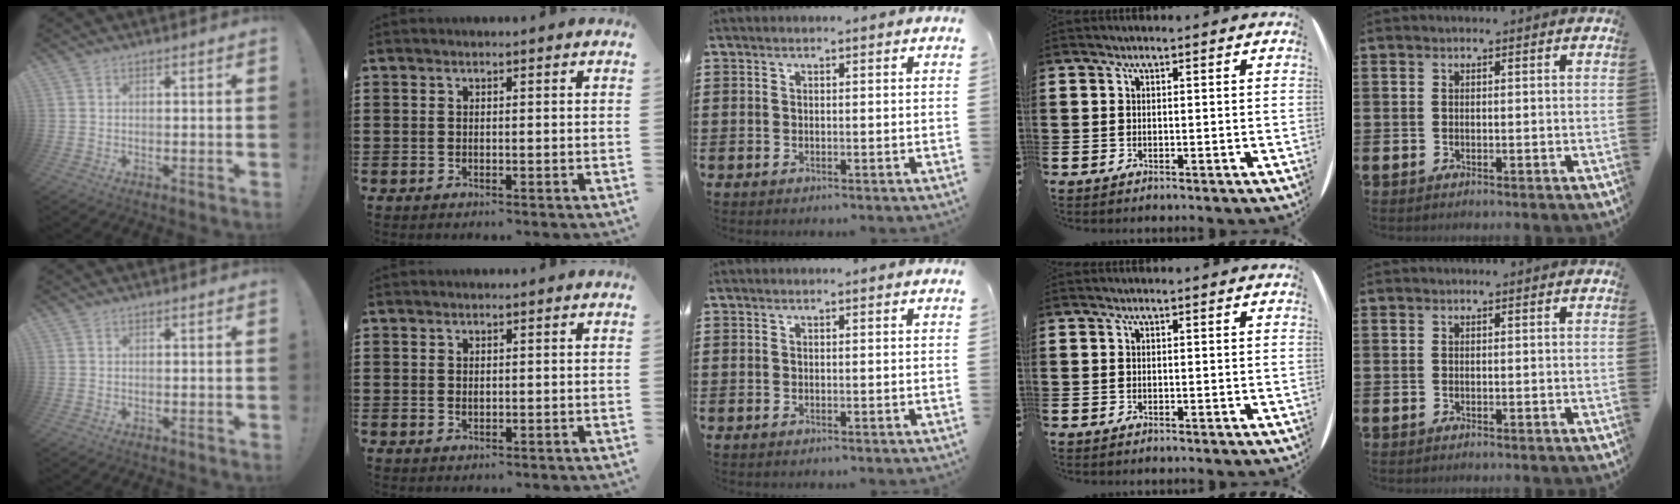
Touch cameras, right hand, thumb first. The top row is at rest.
{"index": {"total": 0.5, "force": [0.2, 0.4, 0.3], "torque": [-0.007, 0.002, 0.003]}}